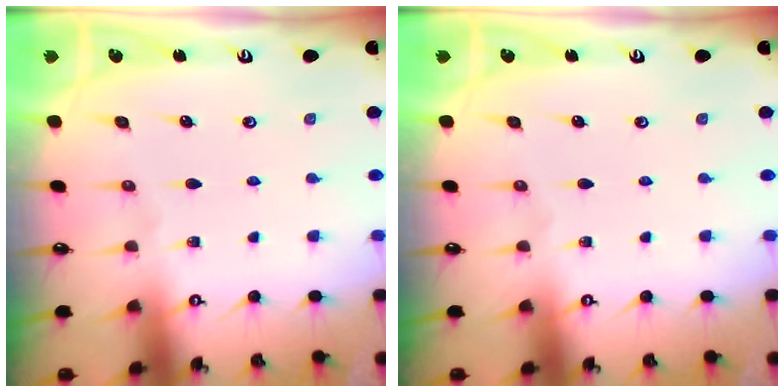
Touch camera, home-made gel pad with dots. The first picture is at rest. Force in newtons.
{"total": 0.0}